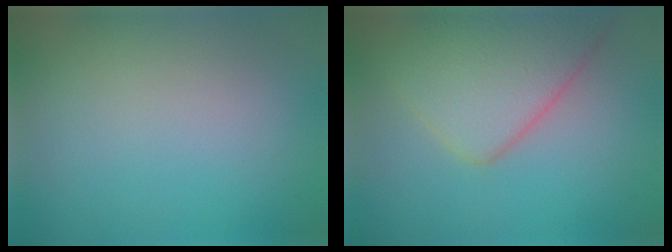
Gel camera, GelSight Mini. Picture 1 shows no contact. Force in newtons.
{"total": 6.5, "press": 6.5, "slide": 0.1}